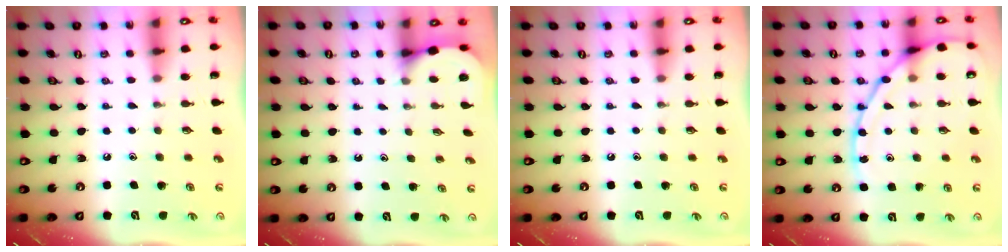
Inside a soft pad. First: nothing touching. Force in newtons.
{"total": 2.6, "press": 2.6, "slide": 0.2}
{"total": 0.0}
{"total": 13.4, "press": 13.4, "slide": 1.3}